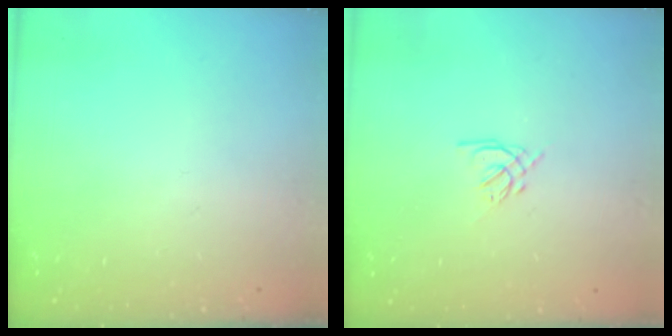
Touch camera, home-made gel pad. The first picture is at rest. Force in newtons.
{"total": 1.6, "press": 1.5, "slide": 0.6}